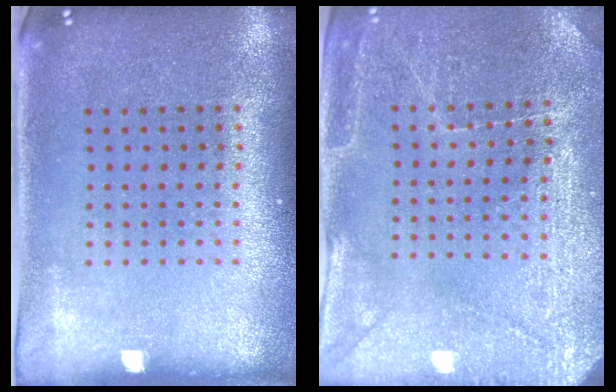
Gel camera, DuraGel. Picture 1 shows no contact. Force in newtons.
{"total": 2.9, "press": 2.9, "slide": 0.2}